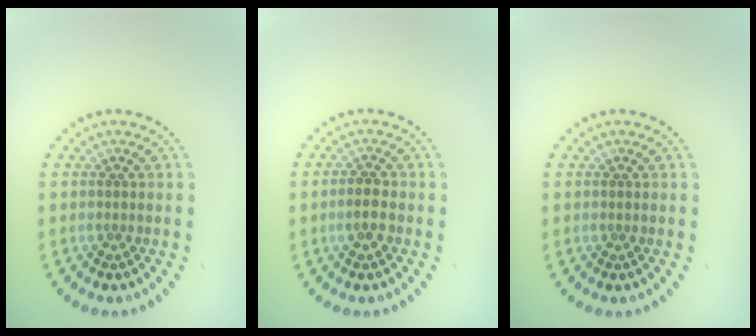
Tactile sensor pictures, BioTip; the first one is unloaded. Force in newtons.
{"total": 1.9, "press": 1.8, "slide": 0.6}
{"total": 0.0}